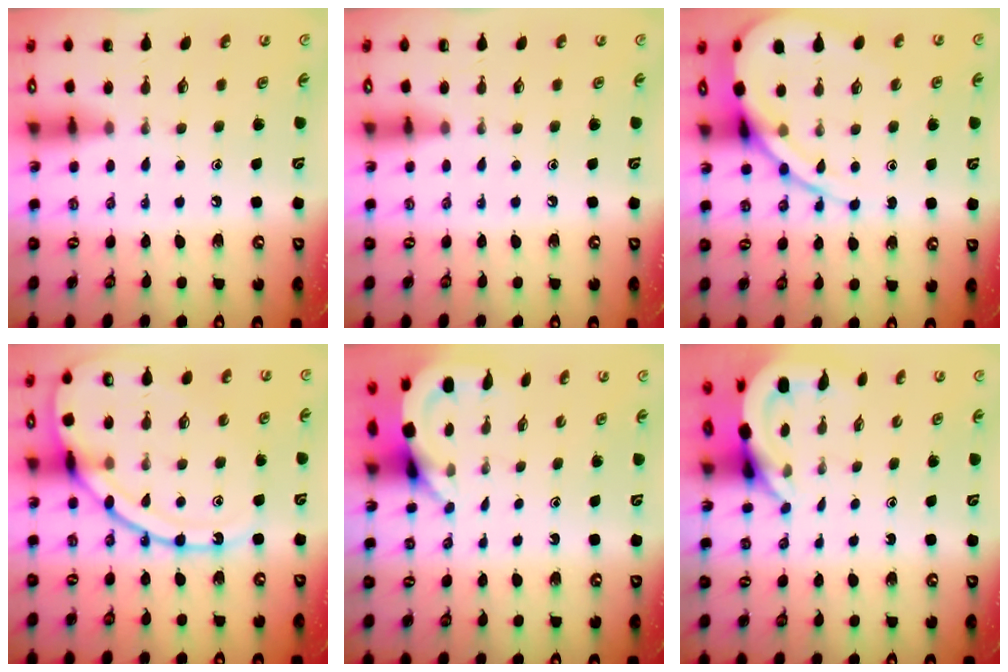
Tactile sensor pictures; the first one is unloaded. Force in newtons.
{"total": 0.0}
{"total": 12.1, "press": 12.1, "slide": 0.9}
{"total": 17.0, "press": 16.9, "slide": 1.5}
{"total": 3.6, "press": 3.6, "slide": 0.2}
{"total": 4.6, "press": 4.6, "slide": 0.3}